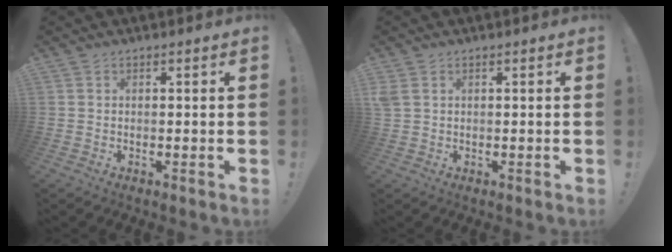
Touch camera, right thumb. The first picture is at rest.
{"total": 2.0, "force": [0.8, 0.7, 1.7], "torque": [-0.034, 0.001, 0.016]}